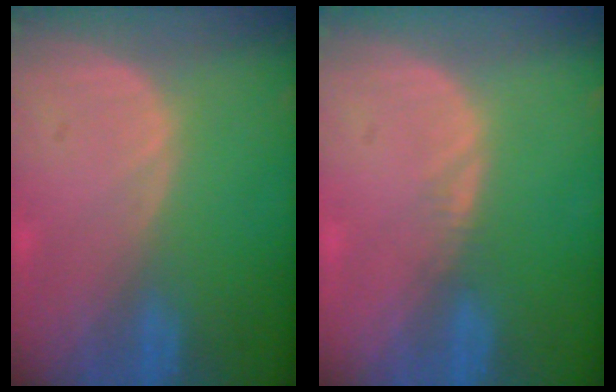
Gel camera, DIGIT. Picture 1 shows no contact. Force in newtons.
{"total": 0.8, "press": 0.8, "slide": 0.1}